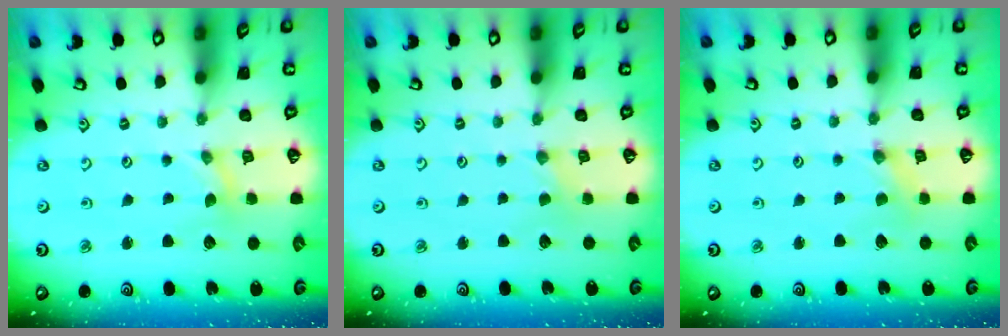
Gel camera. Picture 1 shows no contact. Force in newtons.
{"total": 0.0}
{"total": 0.0}